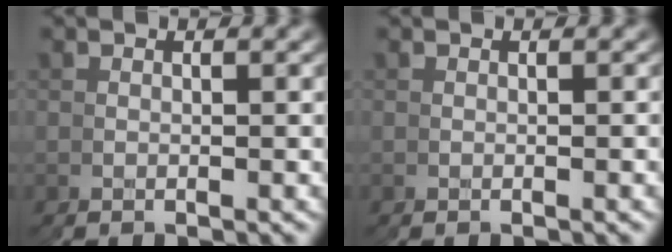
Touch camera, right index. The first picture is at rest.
{"total": 0.0}